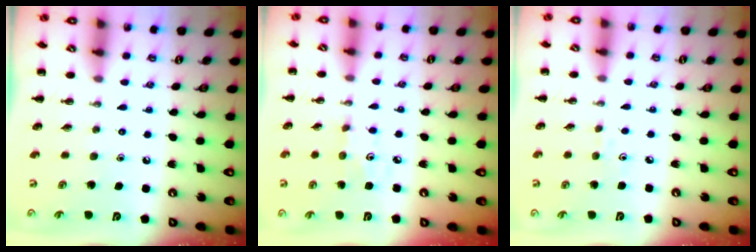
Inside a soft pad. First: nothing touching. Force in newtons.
{"total": 3.8, "press": 3.7, "slide": 1.0}
{"total": 2.9, "press": 2.7, "slide": 0.9}